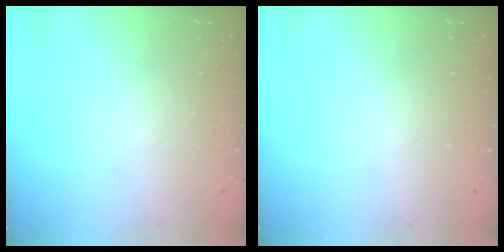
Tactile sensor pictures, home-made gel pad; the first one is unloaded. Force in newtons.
{"total": 0.0}